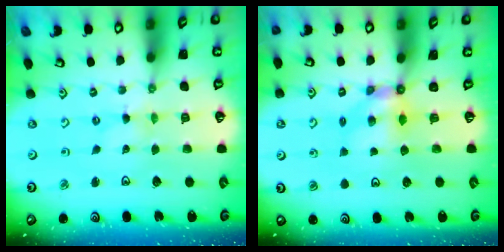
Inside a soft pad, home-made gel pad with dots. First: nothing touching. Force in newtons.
{"total": 5.4, "press": 5.4, "slide": 0.6}